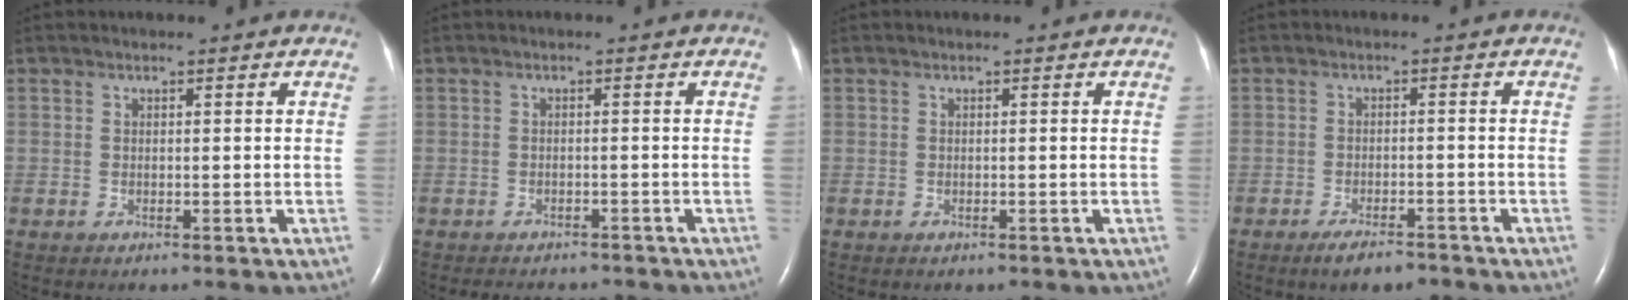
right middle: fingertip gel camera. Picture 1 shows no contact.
{"total": 6.1, "force": [-5.4, 2.1, 1.8], "torque": [-0.025, -0.001, -0.065]}
{"total": 0.0}
{"total": 3.8, "force": [-3.0, 0.9, 2.1], "torque": [-0.045, -0.004, -0.049]}